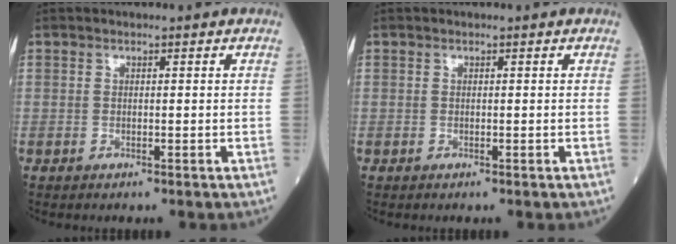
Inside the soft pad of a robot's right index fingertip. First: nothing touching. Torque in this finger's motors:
{"motor_torque": [0.00, 0.00, 0.00, 0.00]}